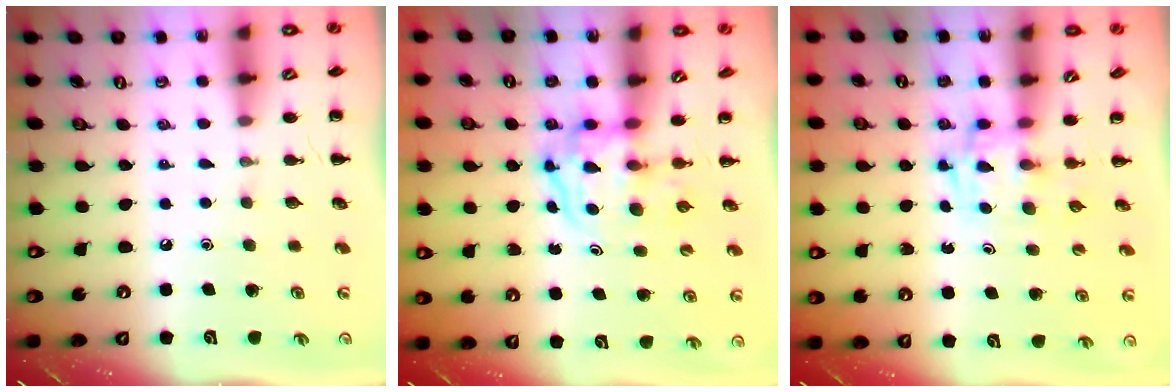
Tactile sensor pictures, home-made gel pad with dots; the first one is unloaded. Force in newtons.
{"total": 3.6, "press": 3.5, "slide": 0.5}
{"total": 3.4, "press": 3.4, "slide": 0.4}